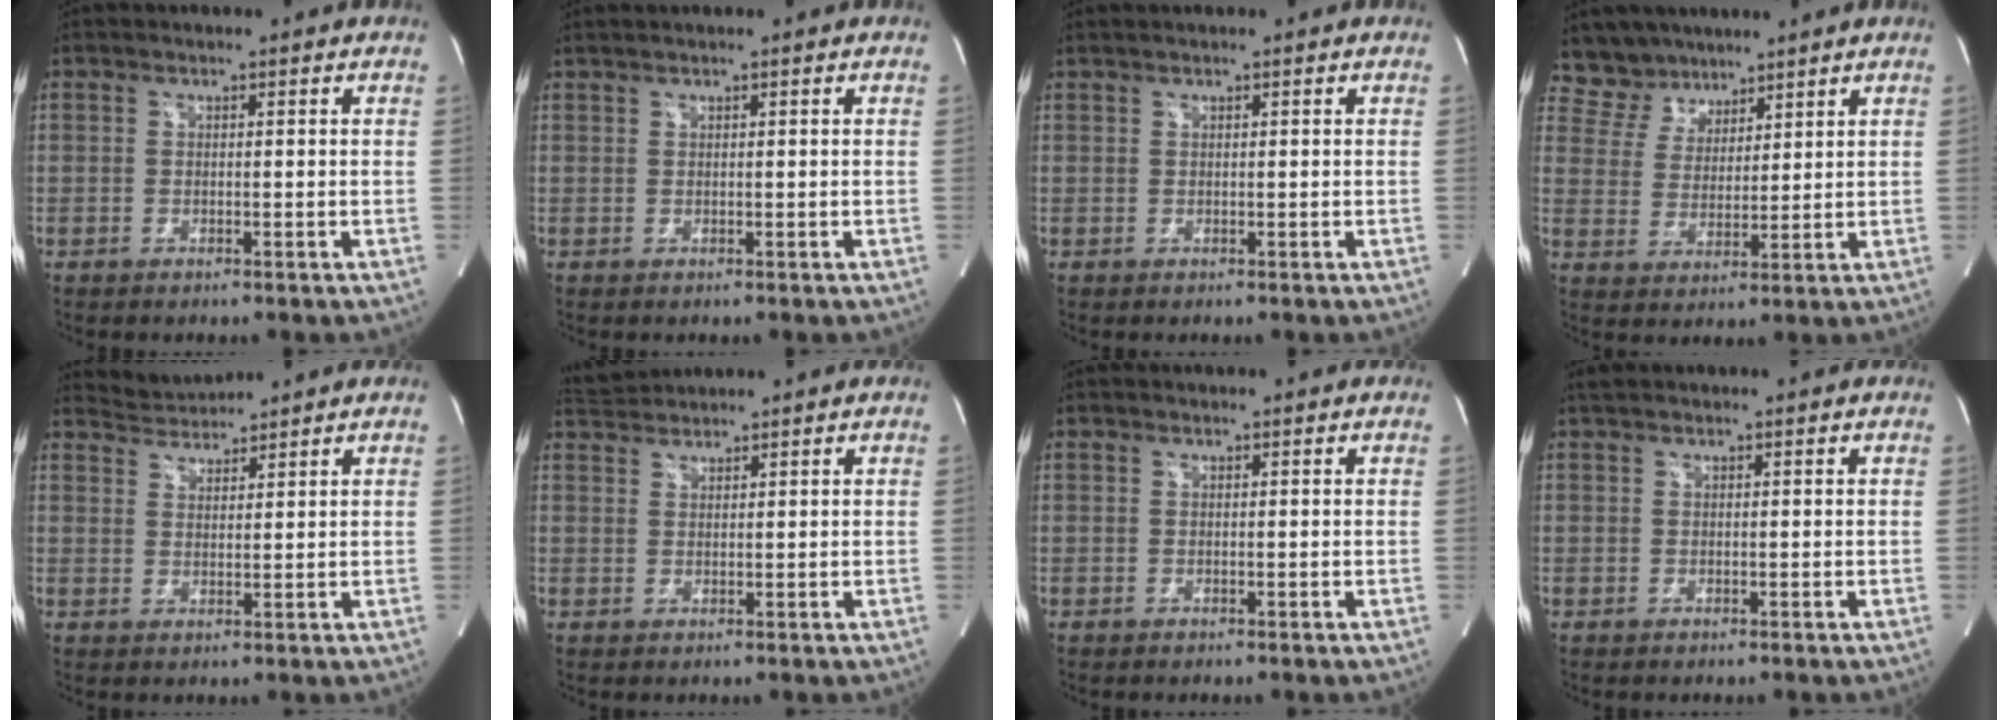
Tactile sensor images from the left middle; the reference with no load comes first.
{"total": 1.0, "force": [0.9, -0.1, 0.4], "torque": [-0.013, 0.013, 0.023]}
{"total": 0.8, "force": [0.7, -0.1, 0.3], "torque": [-0.010, 0.013, 0.019]}
{"total": 7.0, "force": [5.9, 3.8, -0.4], "torque": [0.005, 0.010, 0.119]}
{"total": 3.3, "force": [3.1, -0.1, -1.0], "torque": [0.009, 0.005, 0.064]}
{"total": 2.6, "force": [2.5, 0.5, -0.4], "torque": [-0.004, 0.015, 0.053]}
{"total": 0.0}
{"total": 0.8, "force": [0.3, 0.8, 0.2], "torque": [0.002, 0.000, 0.000]}